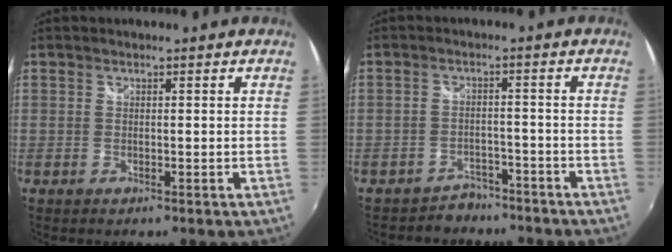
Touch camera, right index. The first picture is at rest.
{"total": 5.9, "force": [-5.1, 3.0, 0.3], "torque": [-0.017, 0.014, -0.073]}